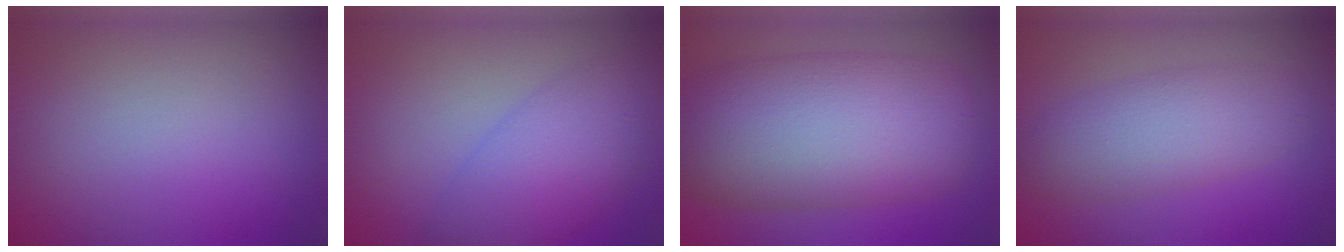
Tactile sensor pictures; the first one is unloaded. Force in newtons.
{"total": 5.5, "press": 5.5, "slide": 0.1}
{"total": 12.7, "press": 12.7, "slide": 0.4}
{"total": 4.8, "press": 4.8, "slide": 0.1}